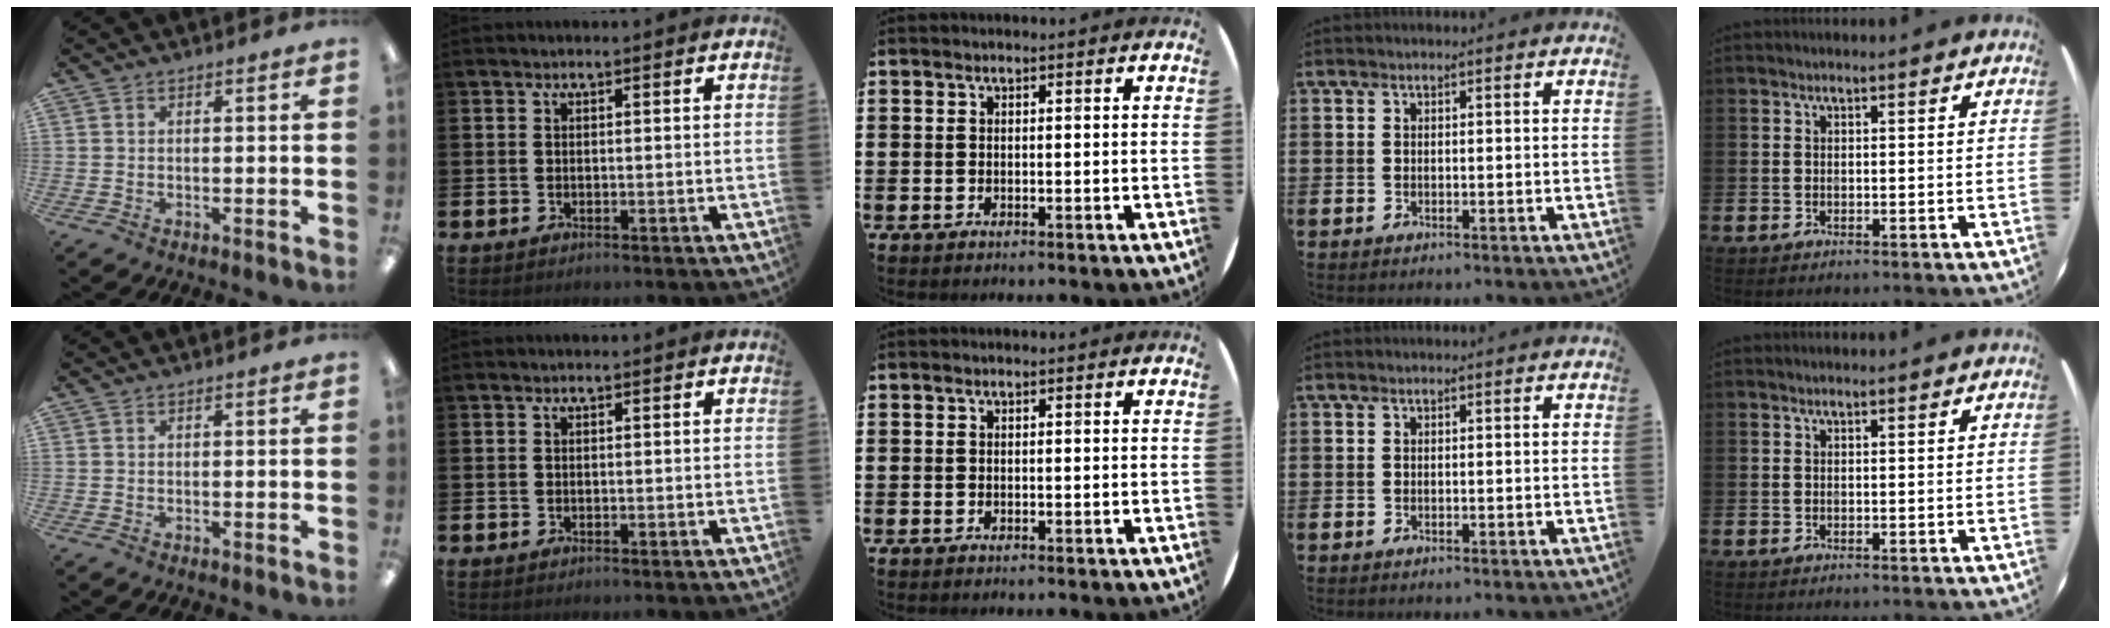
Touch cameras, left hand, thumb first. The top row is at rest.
{}